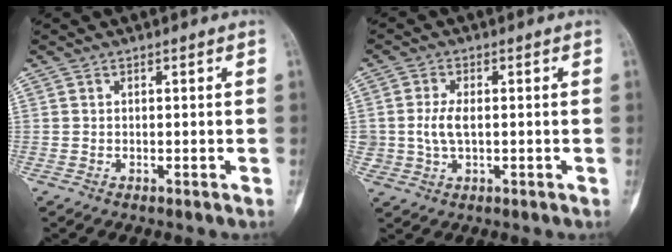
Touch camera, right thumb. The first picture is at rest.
{"total": 2.1, "force": [0.3, 0.4, 2.0], "torque": [-0.055, -0.001, 0.012]}